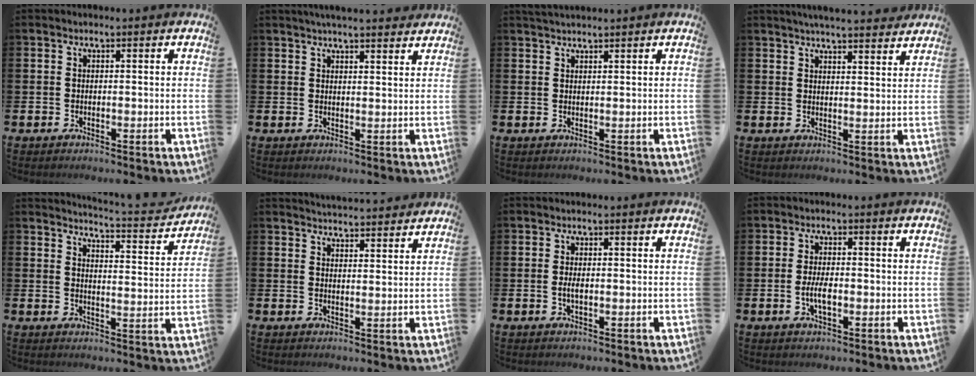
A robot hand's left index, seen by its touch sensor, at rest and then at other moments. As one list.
[{"total": 3.6, "force": [3.5, -0.1, 0.7], "torque": [-0.015, -0.014, 0.063]}, {"total": 1.6, "force": [1.6, 0.1, 0.2], "torque": [-0.005, 0.000, 0.029]}, {"total": 4.6, "force": [4.5, -0.1, 0.8], "torque": [-0.018, -0.022, 0.081]}, {"total": 4.2, "force": [4.2, -0.3, 0.5], "torque": [-0.010, -0.045, 0.064]}, {"total": 4.1, "force": [4.1, 0.0, -0.1], "torque": [0.000, -0.027, 0.074]}, {"total": 1.6, "force": [-0.1, 0.7, 1.4], "torque": [-0.020, -0.001, -0.004]}, {"total": 3.4, "force": [-0.6, 1.4, 3.0], "torque": [-0.046, -0.007, -0.016]}]